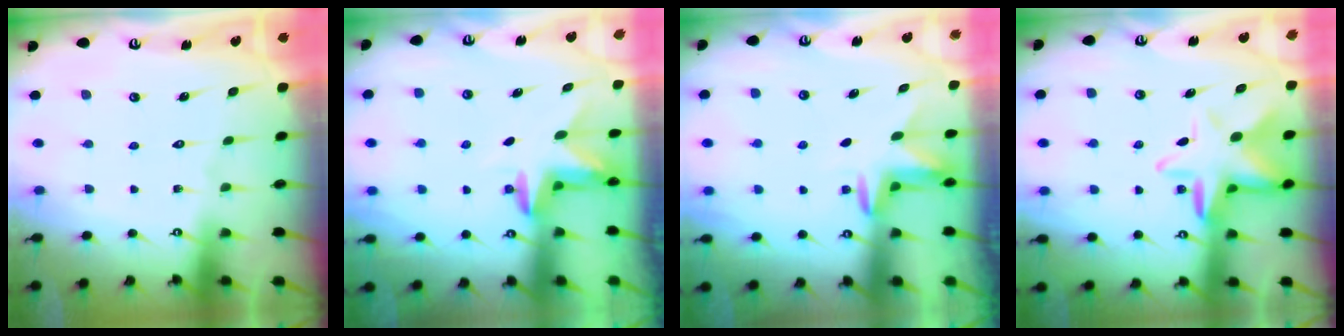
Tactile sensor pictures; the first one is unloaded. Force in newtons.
{"total": 3.3, "press": 3.3, "slide": 0.3}
{"total": 3.7, "press": 3.7, "slide": 0.4}
{"total": 9.9, "press": 9.6, "slide": 2.4}